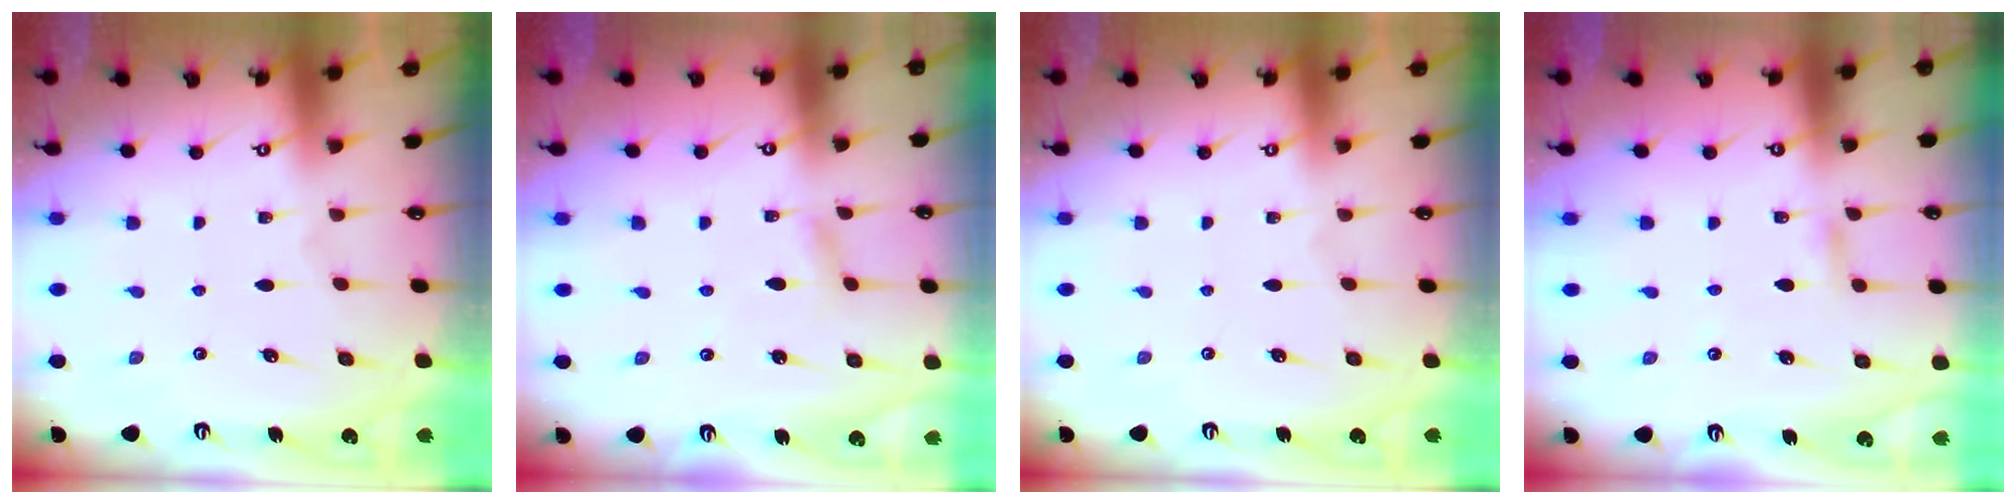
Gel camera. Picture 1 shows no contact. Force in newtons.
{"total": 1.9, "press": 1.9, "slide": 0.1}
{"total": 0.0}
{"total": 2.3, "press": 2.3, "slide": 0.2}